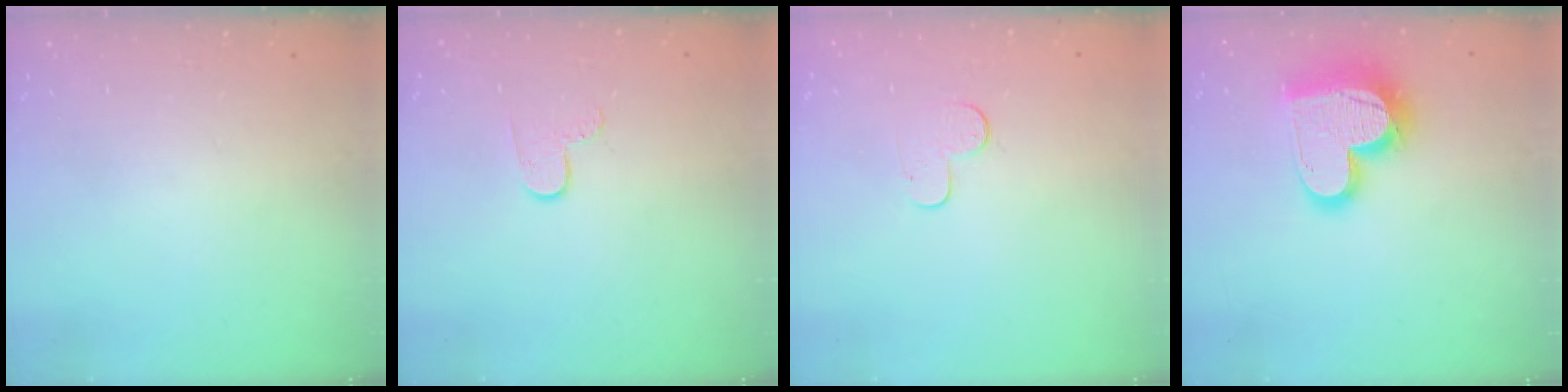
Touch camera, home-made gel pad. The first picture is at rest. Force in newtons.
{"total": 6.0, "press": 6.0, "slide": 0.5}
{"total": 5.9, "press": 5.9, "slide": 0.4}
{"total": 17.7, "press": 17.6, "slide": 1.5}